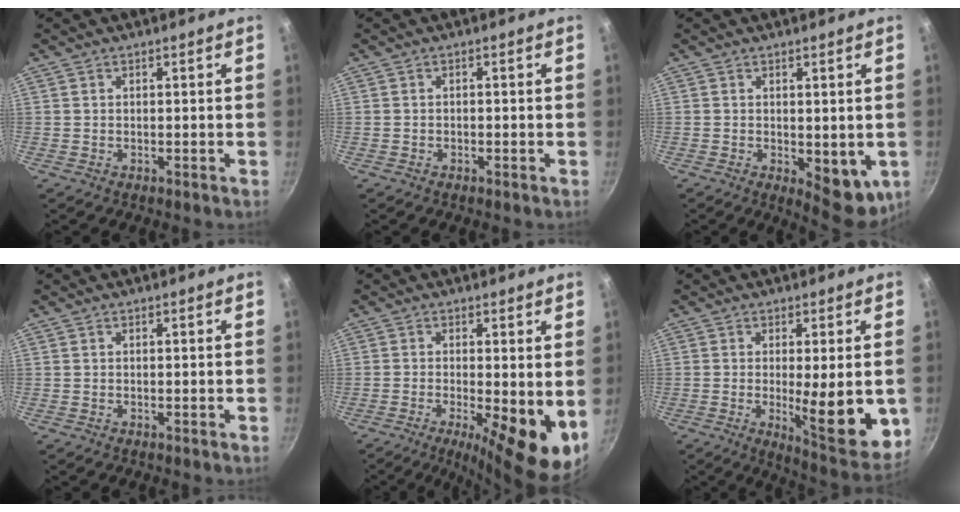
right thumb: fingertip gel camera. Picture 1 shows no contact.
{"total": 0.6, "force": [-0.4, 0.4, 0.2], "torque": [-0.009, 0.006, -0.006]}
{"total": 8.0, "force": [-0.9, 3.8, 7.0], "torque": [-0.062, -0.009, -0.001]}
{"total": 0.0}
{"total": 11.2, "force": [-2.2, 2.9, 10.6], "torque": [-0.151, -0.009, -0.030]}
{"total": 14.3, "force": [-1.4, 3.9, 13.6], "torque": [-0.166, -0.021, -0.009]}